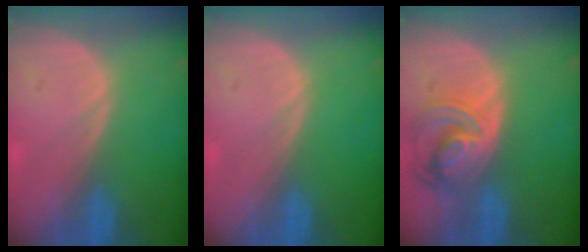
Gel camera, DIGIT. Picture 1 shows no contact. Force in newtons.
{"total": 0.0}
{"total": 8.2, "press": 7.2, "slide": 4.1}